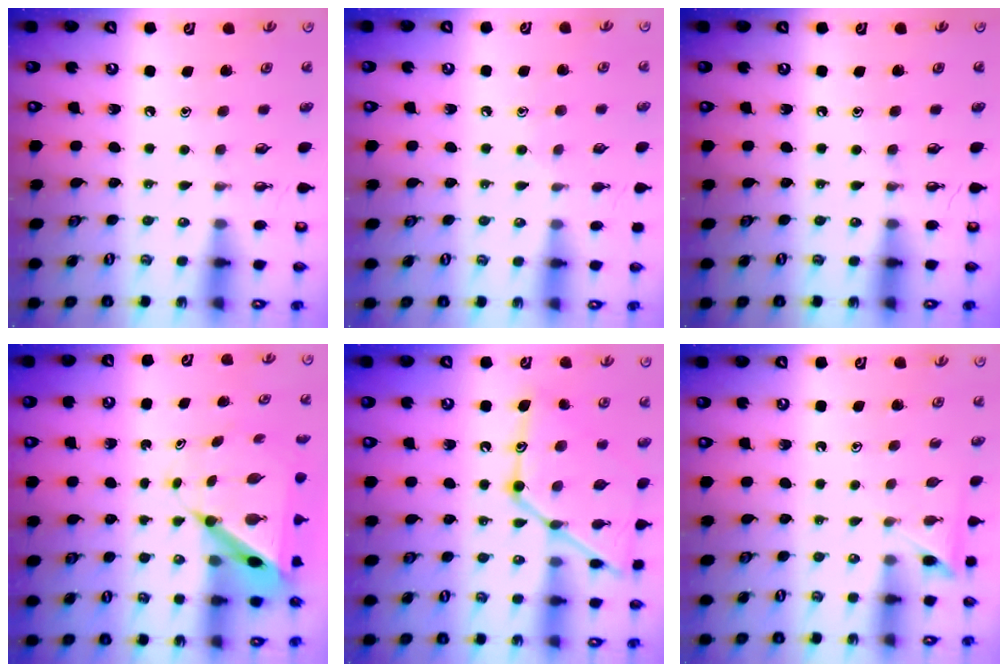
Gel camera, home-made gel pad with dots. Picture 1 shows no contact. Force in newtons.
{"total": 7.7, "press": 7.7, "slide": 0.7}
{"total": 0.0}
{"total": 9.8, "press": 9.8, "slide": 0.4}
{"total": 18.0, "press": 17.9, "slide": 1.5}
{"total": 3.3, "press": 3.3, "slide": 0.4}